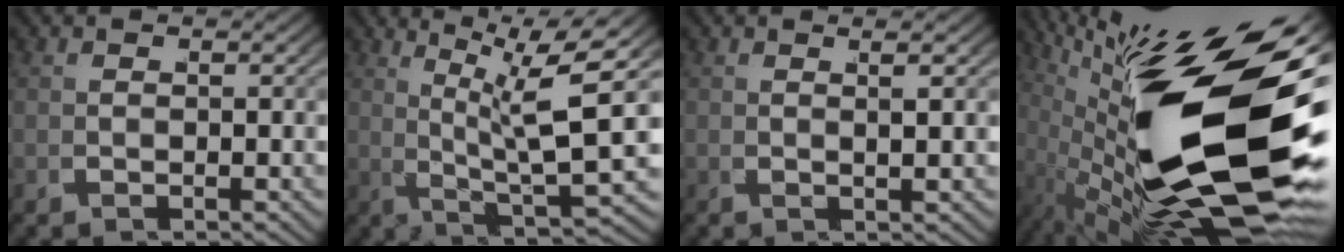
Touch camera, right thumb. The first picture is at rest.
{"total": 11.0, "force": [3.6, 4.2, 9.6], "torque": [-0.136, 0.004, 0.052]}
{"total": 1.5, "force": [0.9, 0.0, 1.3], "torque": [-0.029, 0.002, 0.015]}
{"total": 25.1, "force": [0.2, 11.0, 22.6], "torque": [-0.381, -0.039, 0.040]}